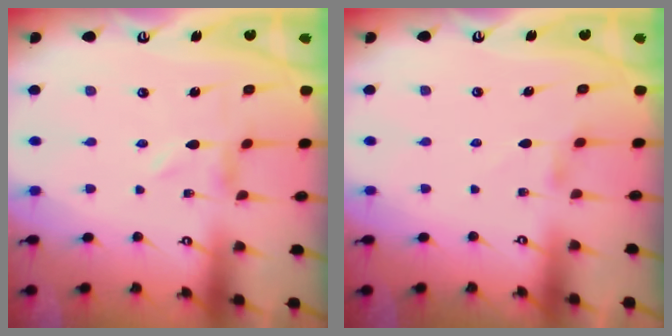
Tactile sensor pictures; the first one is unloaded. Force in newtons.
{"total": 1.6, "press": 1.6, "slide": 0.4}